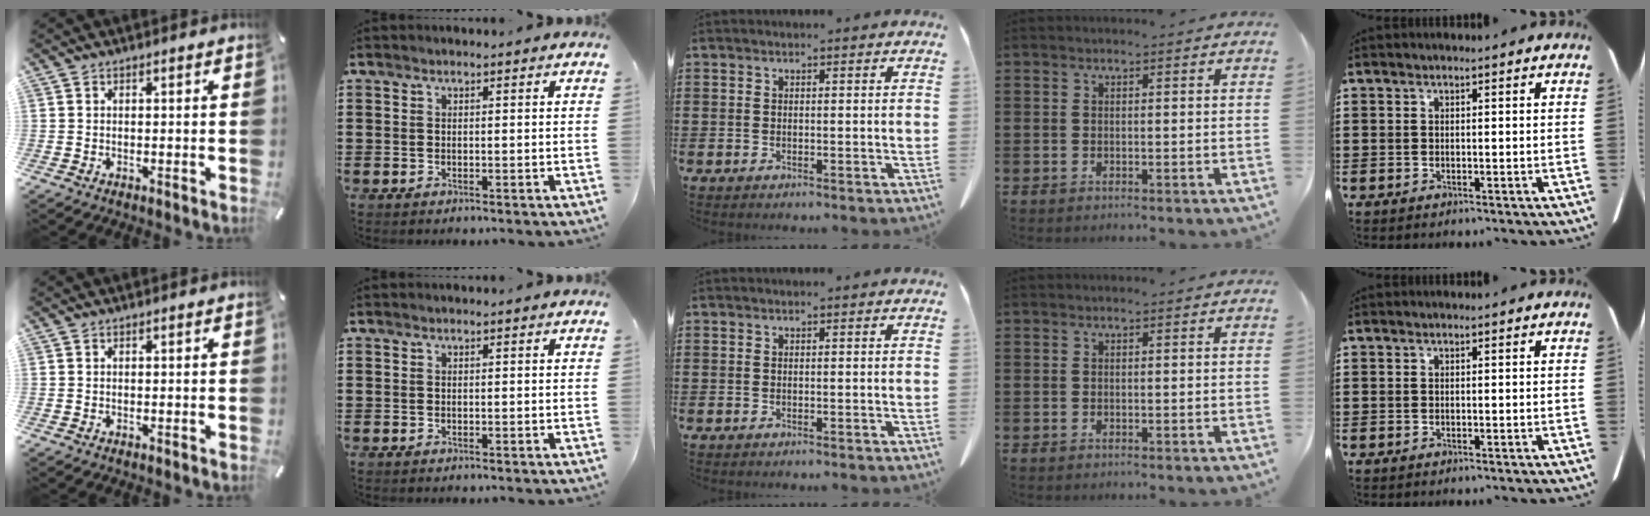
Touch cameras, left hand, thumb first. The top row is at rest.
{}